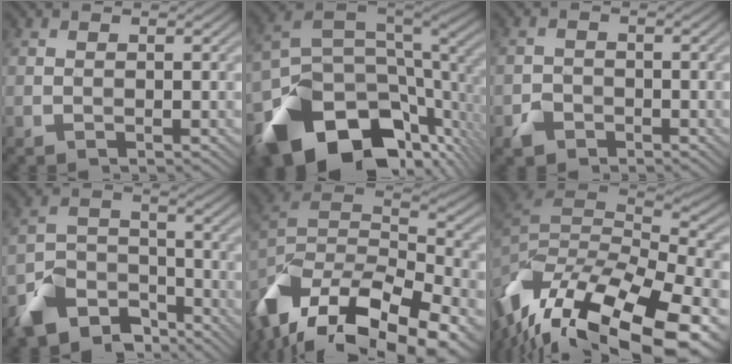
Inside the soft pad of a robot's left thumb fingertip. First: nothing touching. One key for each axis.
{"total": 15.9, "fx": -7.2, "fy": 10.1, "fz": 9.9, "tx": -0.211, "ty": -0.047, "tz": -0.098}
{"total": 2.0, "fx": -1.4, "fy": 1.4, "fz": 0.2, "tx": -0.002, "ty": -0.002, "tz": -0.030}
{"total": 9.8, "fx": -7.2, "fy": 5.5, "fz": 3.6, "tx": -0.071, "ty": -0.019, "tz": -0.138}
{"total": 17.6, "fx": -11.6, "fy": 8.0, "fz": 10.6, "tx": -0.234, "ty": -0.027, "tz": -0.169}
{"total": 17.3, "fx": -10.3, "fy": 7.5, "fz": 11.7, "tx": -0.236, "ty": -0.012, "tz": -0.151}